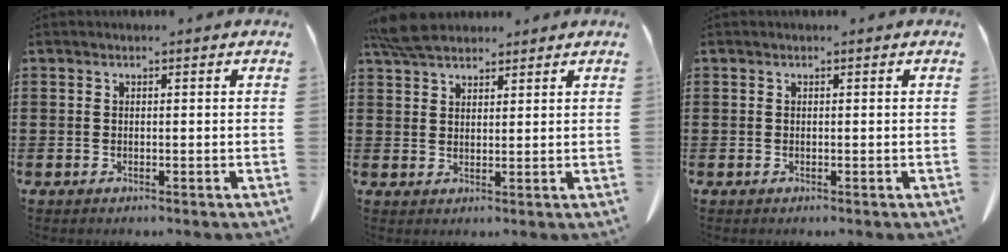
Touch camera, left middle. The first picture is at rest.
{"total": 5.4, "force": [4.7, 1.5, 2.2], "torque": [-0.056, -0.003, 0.091]}
{"total": 0.0}